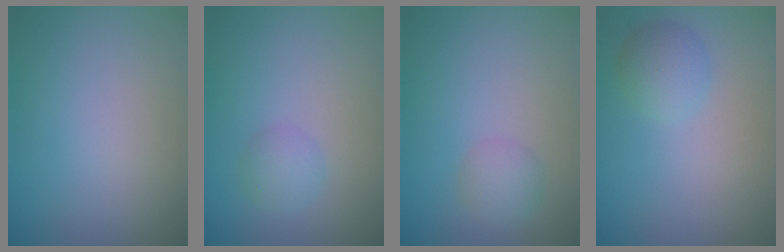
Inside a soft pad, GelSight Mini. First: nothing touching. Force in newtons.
{"total": 1.8, "press": 1.8, "slide": 0.0}
{"total": 1.6, "press": 1.6, "slide": 0.2}
{"total": 2.5, "press": 2.5, "slide": 0.2}